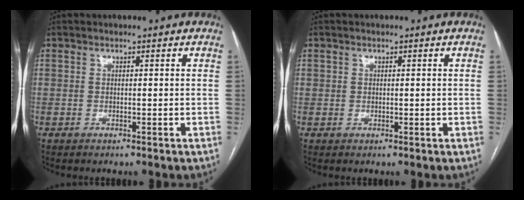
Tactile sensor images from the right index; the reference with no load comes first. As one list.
[{"total": 1.0, "force": [0.3, 0.9, 0.2], "torque": [0.007, 0.001, 0.003]}]